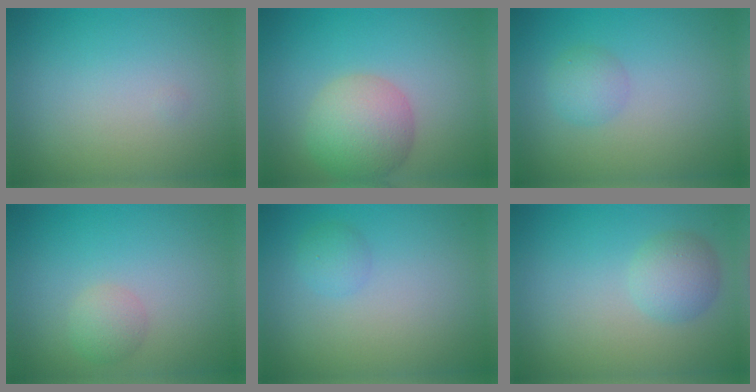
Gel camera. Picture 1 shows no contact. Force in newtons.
{"total": 5.4, "press": 5.4, "slide": 0.4}
{"total": 1.8, "press": 1.8, "slide": 0.0}
{"total": 1.7, "press": 1.7, "slide": 0.1}
{"total": 1.2, "press": 1.2, "slide": 0.1}
{"total": 2.6, "press": 2.6, "slide": 0.1}